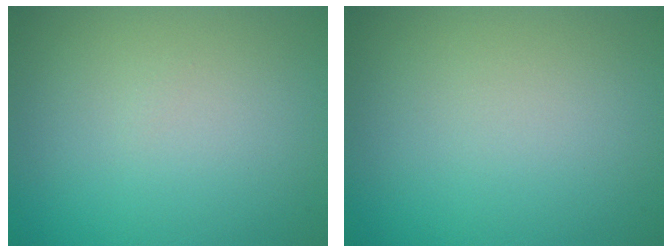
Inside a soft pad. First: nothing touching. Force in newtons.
{"total": 0.0}